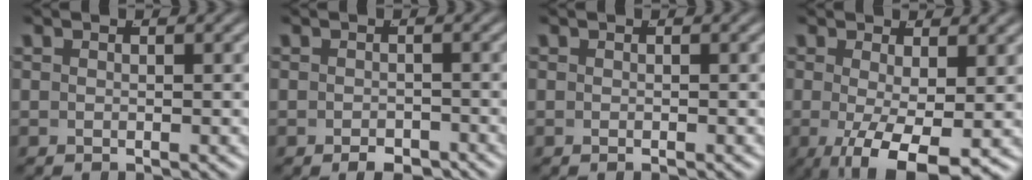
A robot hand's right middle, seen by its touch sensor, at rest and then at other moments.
{"total": 2.3, "force": [-2.1, 0.5, 0.8], "torque": [-0.008, -0.013, -0.027]}
{"total": 0.5, "force": [-0.5, 0.1, 0.2], "torque": [-0.007, 0.000, -0.007]}
{"total": 7.0, "force": [-2.9, 2.1, 6.1], "torque": [-0.115, -0.045, -0.021]}